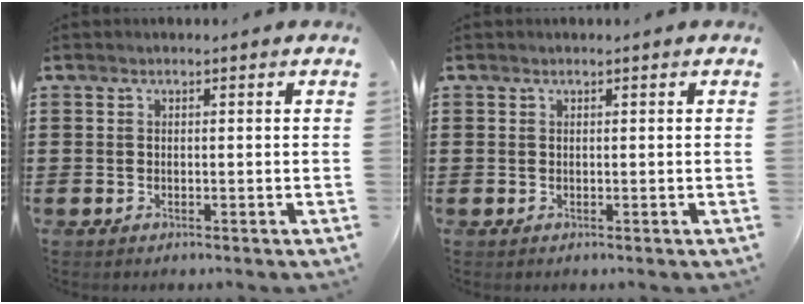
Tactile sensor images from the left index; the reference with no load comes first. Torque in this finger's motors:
{"motor_torque": [-0.23, 0.31, -0.01, -0.01]}